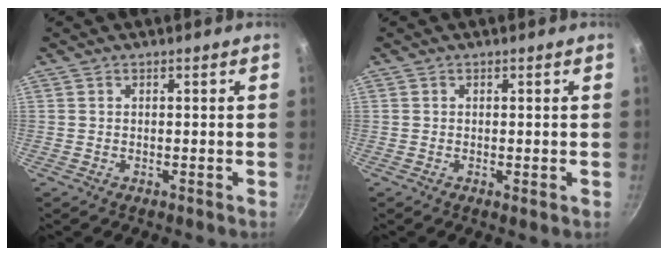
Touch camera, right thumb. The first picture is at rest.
{"total": 0.8, "force": [-0.1, 0.2, 0.7], "torque": [-0.012, -0.003, -0.003]}